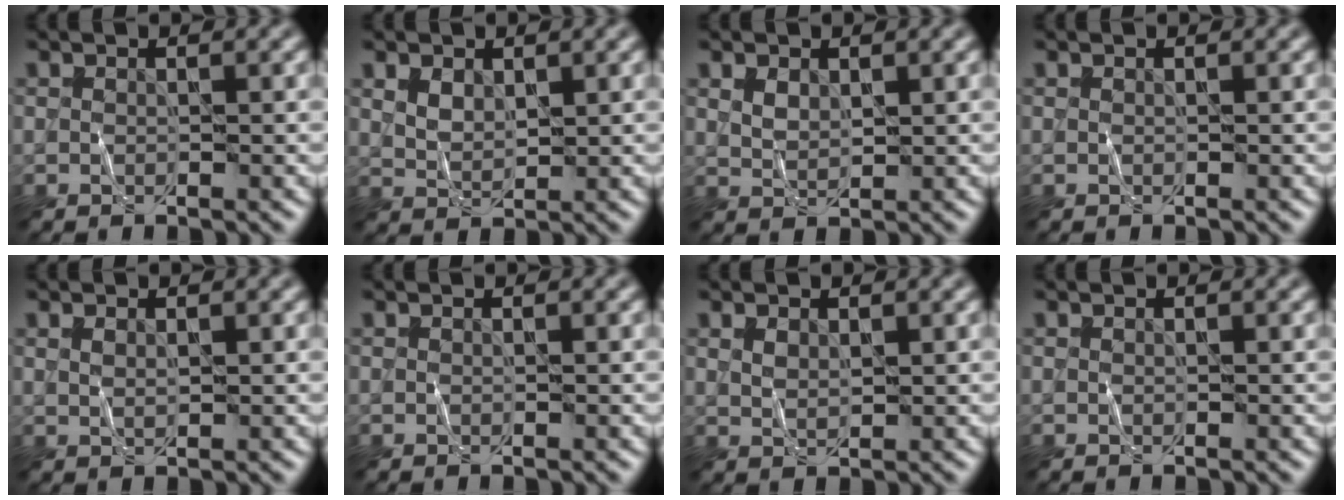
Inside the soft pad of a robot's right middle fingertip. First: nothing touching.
{"total": 1.9, "force": [1.0, 1.2, 1.2], "torque": [-0.027, -0.003, 0.024]}
{"total": 1.6, "force": [0.8, 1.0, 1.0], "torque": [-0.022, -0.002, 0.019]}
{"total": 0.0}
{"total": 1.0, "force": [0.4, 0.5, 0.7], "torque": [-0.018, -0.001, 0.012]}
{"total": 0.0}
{"total": 1.3, "force": [0.6, 0.7, 0.9], "torque": [-0.020, -0.001, 0.017]}
{"total": 0.0}